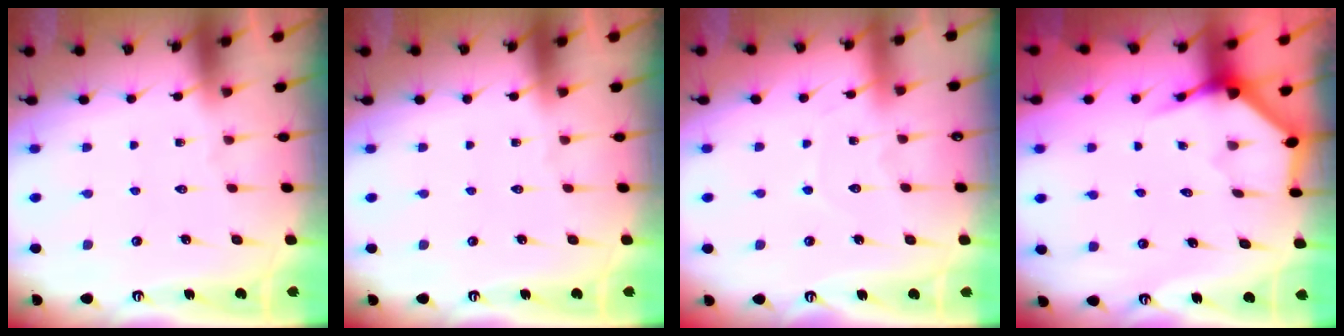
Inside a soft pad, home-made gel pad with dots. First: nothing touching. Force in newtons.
{"total": 0.0}
{"total": 4.5, "press": 4.5, "slide": 0.6}
{"total": 3.9, "press": 3.9, "slide": 0.3}